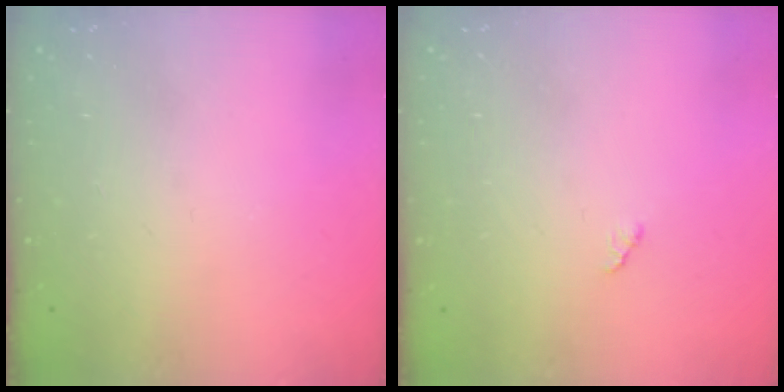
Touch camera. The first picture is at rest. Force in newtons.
{"total": 2.1, "press": 2.1, "slide": 0.3}